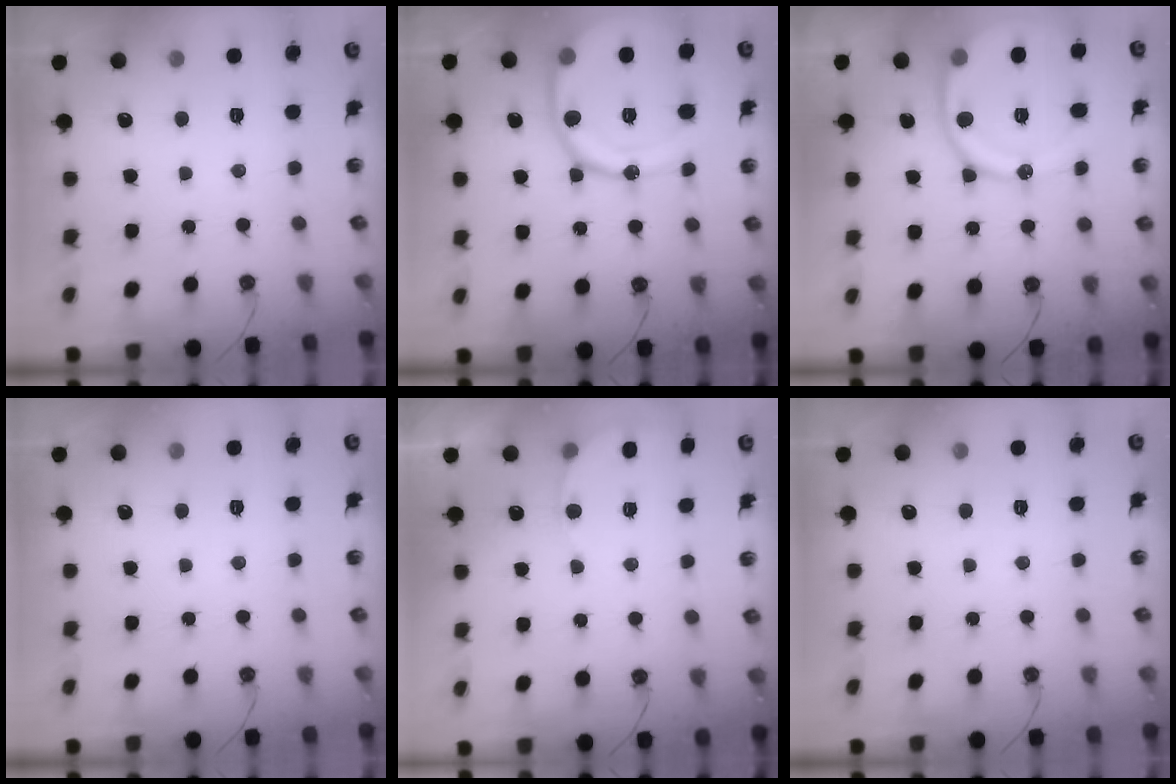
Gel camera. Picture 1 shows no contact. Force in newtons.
{"total": 19.6, "press": 19.5, "slide": 2.0}
{"total": 16.7, "press": 16.6, "slide": 1.8}
{"total": 0.0}
{"total": 4.5, "press": 4.3, "slide": 1.0}
{"total": 0.0}